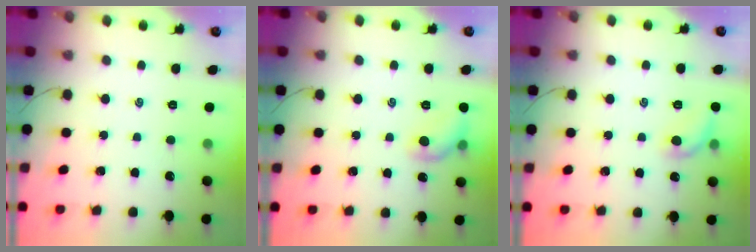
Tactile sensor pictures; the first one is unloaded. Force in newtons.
{"total": 8.0, "press": 7.9, "slide": 1.1}
{"total": 8.1, "press": 8.0, "slide": 1.4}